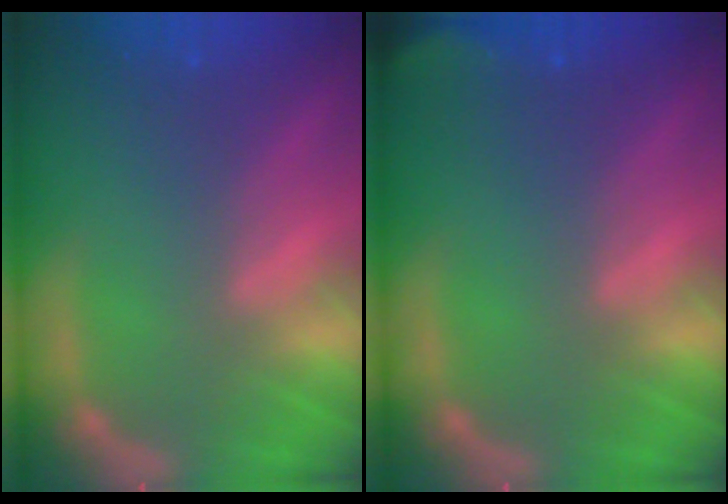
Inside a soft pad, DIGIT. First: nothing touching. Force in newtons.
{"total": 2.9}